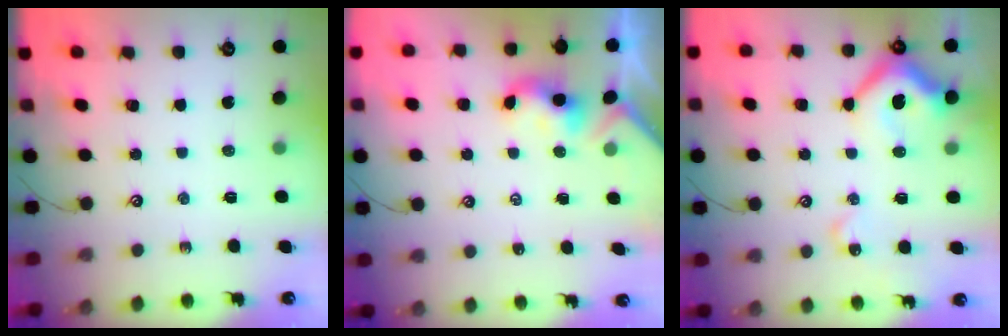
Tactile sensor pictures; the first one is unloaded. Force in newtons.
{"total": 2.4, "press": 2.3, "slide": 0.2}
{"total": 12.4, "press": 12.3, "slide": 1.5}